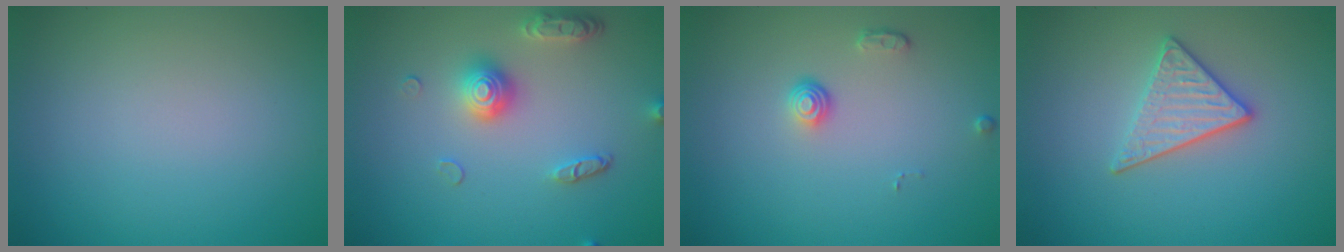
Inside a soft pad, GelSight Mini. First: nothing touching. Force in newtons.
{"total": 3.6, "press": 3.0, "slide": 2.0}
{"total": 1.3, "press": 1.0, "slide": 0.9}
{"total": 3.0, "press": 2.8, "slide": 1.3}